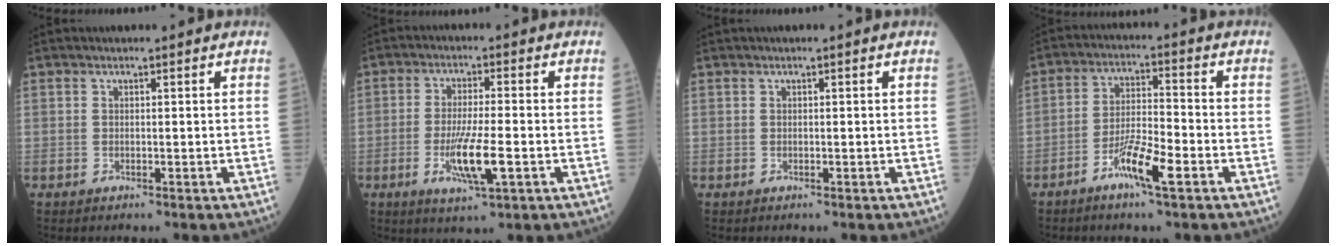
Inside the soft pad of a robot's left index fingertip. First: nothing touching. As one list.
[{"total": 7.6, "force": [-2.3, 0.7, 7.2], "torque": [-0.141, -0.015, -0.039]}, {"total": 0.0}, {"total": 7.2, "force": [-4.0, 0.6, 6.0], "torque": [-0.119, -0.004, -0.074]}]